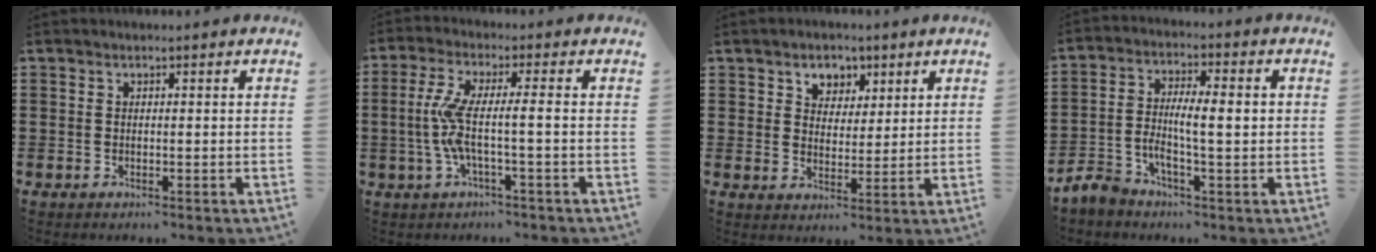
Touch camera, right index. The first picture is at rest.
{"total": 6.3, "force": [-1.1, 0.2, 6.2], "torque": [-0.149, -0.019, -0.034]}
{"total": 3.7, "force": [2.2, 2.9, 0.6], "torque": [-0.030, 0.013, 0.038]}
{"total": 7.1, "force": [-1.5, 2.4, 6.4], "torque": [-0.125, 0.000, -0.030]}